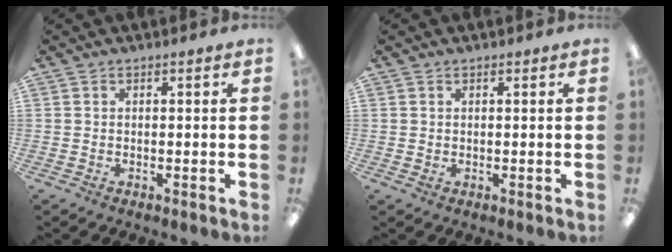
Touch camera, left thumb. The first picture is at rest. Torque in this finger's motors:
{"motor_torque": [-0.28, 0.08, 0.32, -0.26, 0.00]}